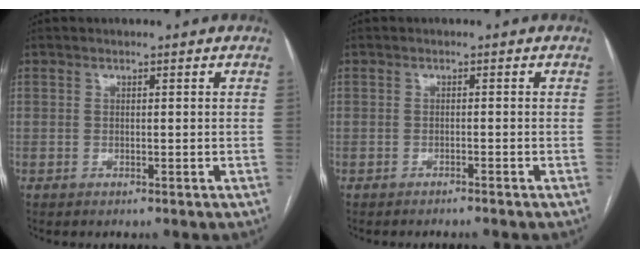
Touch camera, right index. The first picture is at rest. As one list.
[{"total": 1.9, "force": [-1.7, -0.4, 0.7], "torque": [-0.009, 0.002, -0.022]}]